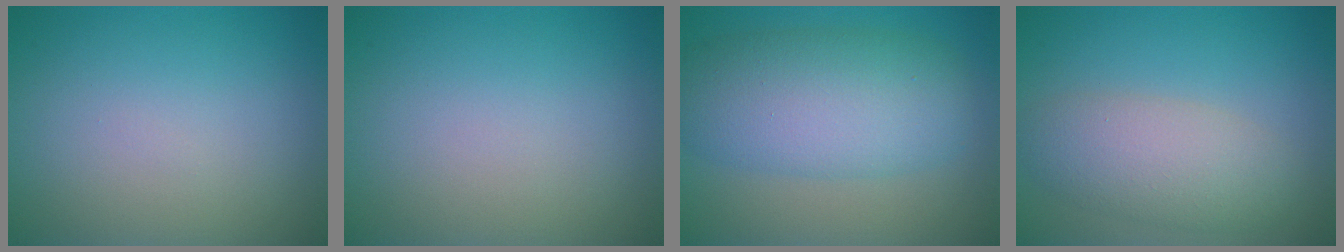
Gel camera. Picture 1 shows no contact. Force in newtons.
{"total": 0.0}
{"total": 8.0, "press": 8.0, "slide": 0.1}
{"total": 4.6, "press": 4.6, "slide": 0.2}